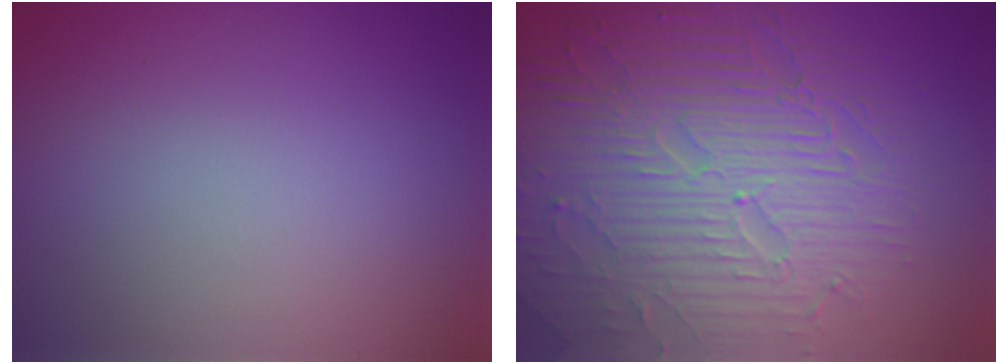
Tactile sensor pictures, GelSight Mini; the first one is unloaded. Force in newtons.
{"total": 9.5, "press": 6.4, "slide": 7.0}